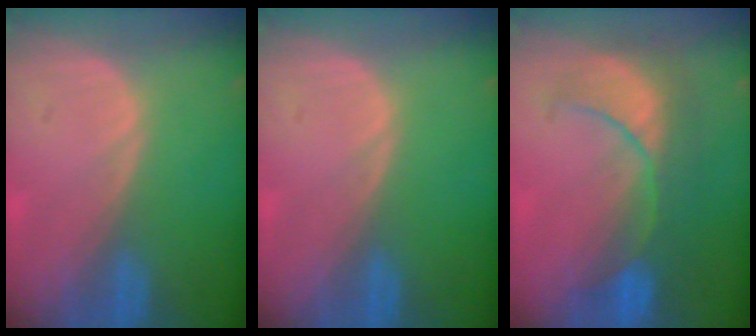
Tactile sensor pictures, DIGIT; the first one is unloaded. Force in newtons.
{"total": 0.0}
{"total": 8.5, "press": 8.4, "slide": 1.4}